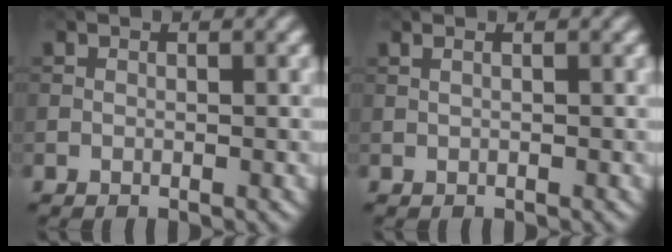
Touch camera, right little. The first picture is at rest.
{"total": 1.5, "force": [0.8, 0.7, 1.1], "torque": [-0.007, 0.002, -0.006]}